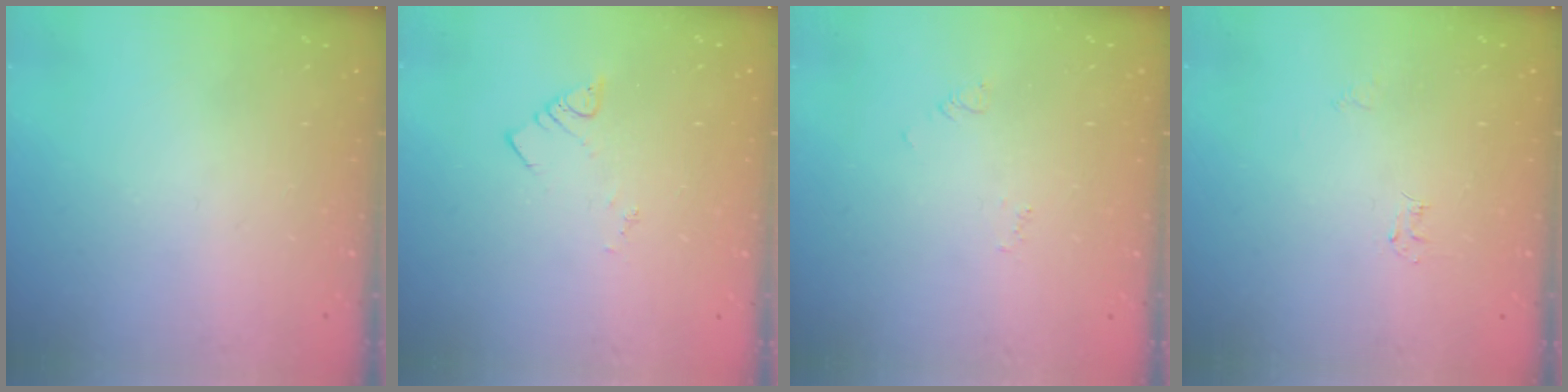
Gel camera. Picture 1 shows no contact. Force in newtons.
{"total": 2.1, "press": 2.0, "slide": 0.4}
{"total": 1.7, "press": 1.6, "slide": 0.3}
{"total": 2.7, "press": 2.7, "slide": 0.4}